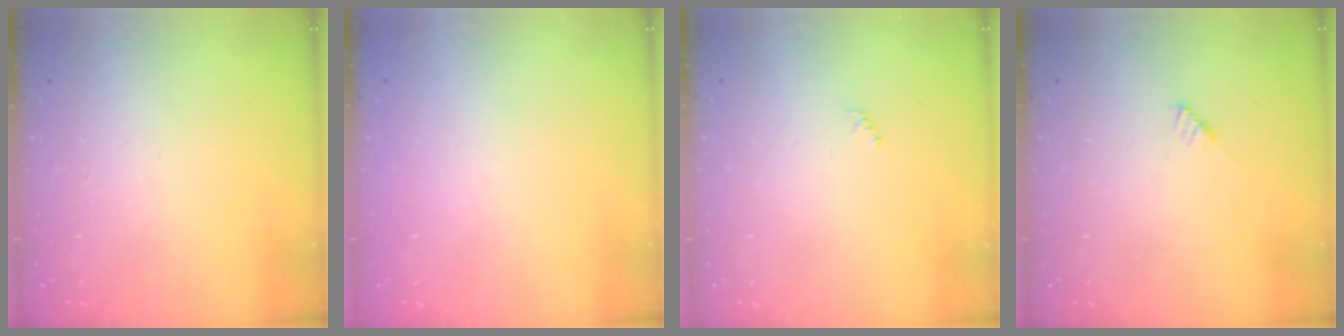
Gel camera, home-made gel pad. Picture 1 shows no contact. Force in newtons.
{"total": 0.8, "press": 0.7, "slide": 0.3}
{"total": 0.7, "press": 0.7, "slide": 0.3}
{"total": 3.0, "press": 3.0, "slide": 0.2}